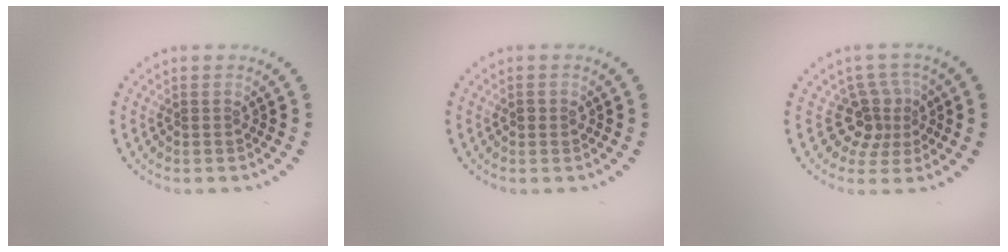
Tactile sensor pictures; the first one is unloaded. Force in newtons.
{"total": 1.2, "press": 1.2, "slide": 0.1}
{"total": 3.3, "press": 2.3, "slide": 2.3}